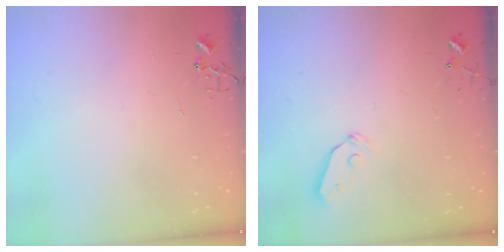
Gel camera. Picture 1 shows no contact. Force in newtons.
{"total": 4.0, "press": 3.9, "slide": 0.8}